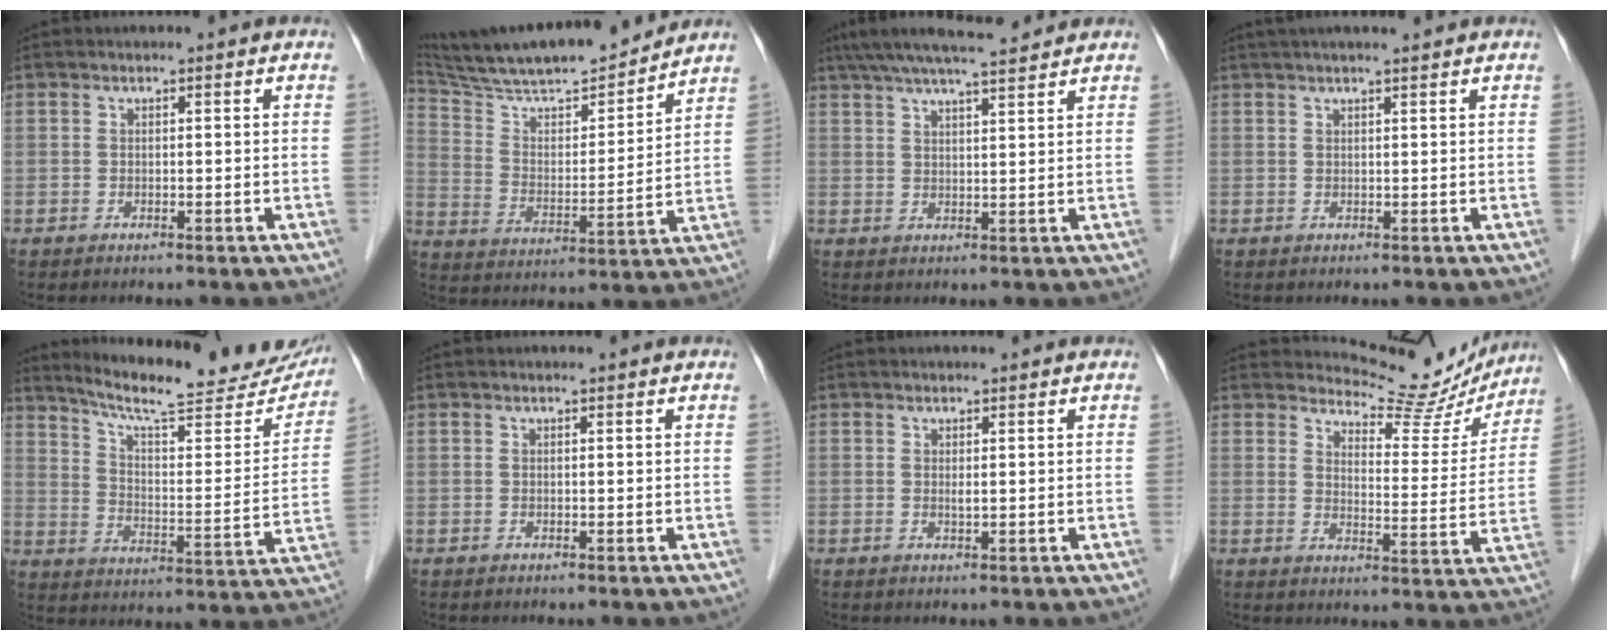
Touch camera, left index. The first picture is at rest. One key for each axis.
{"total": 19.2, "fx": 17.3, "fy": 1.7, "fz": 8.1, "tx": -0.144, "ty": 0.002, "tz": 0.286}
{"total": 10.1, "fx": 9.0, "fy": 0.4, "fz": 4.7, "tx": -0.083, "ty": 0.023, "tz": 0.139}
{"total": 5.8, "fx": 4.8, "fy": 0.1, "fz": 3.2, "tx": -0.045, "ty": 0.025, "tz": 0.070}
{"total": 23.8, "fx": 21.3, "fy": 3.7, "fz": 9.9, "tx": -0.142, "ty": -0.050, "tz": 0.280}
{"total": 0.0}
{"total": 0.7, "fx": 0.1, "fy": 0.0, "fz": 0.7, "tx": -0.015, "ty": -0.004, "tz": 0.002}
{"total": 12.1, "fx": 11.8, "fy": 2.6, "fz": 0.5, "tx": 0.001, "ty": -0.037, "tz": 0.139}